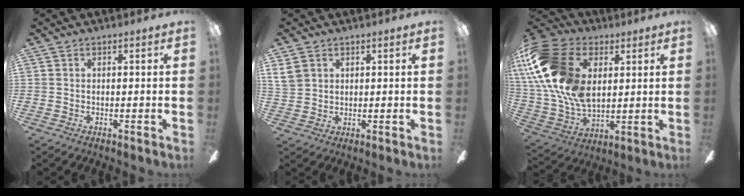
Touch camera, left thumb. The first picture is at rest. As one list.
[{"total": 4.4, "force": [2.1, 3.4, 1.8], "torque": [-0.035, 0.004, 0.043]}, {"total": 22.8, "force": [6.1, 15.0, 16.2], "torque": [-0.369, -0.009, 0.108]}]